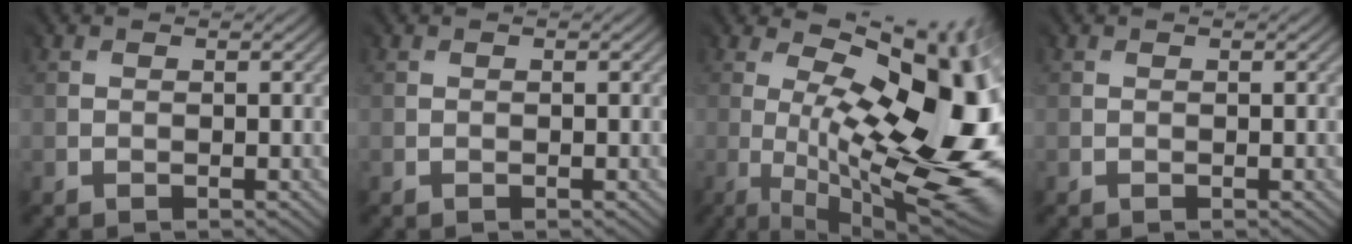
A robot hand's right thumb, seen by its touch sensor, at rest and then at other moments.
{"total": 0.0}
{"total": 19.2, "force": [0.4, 7.1, 17.9], "torque": [-0.236, 0.002, 0.013]}
{"total": 0.0}